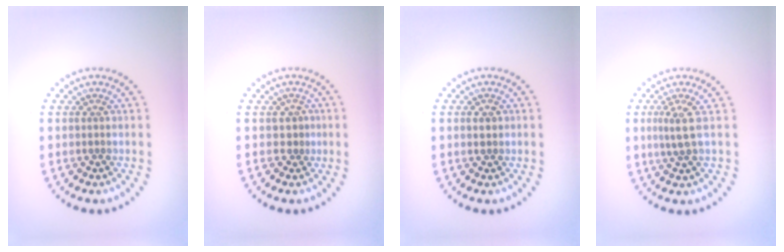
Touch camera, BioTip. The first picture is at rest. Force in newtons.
{"total": 0.8, "press": 0.6, "slide": 0.5}
{"total": 1.0, "press": 0.9, "slide": 0.4}
{"total": 1.8, "press": 1.4, "slide": 1.1}